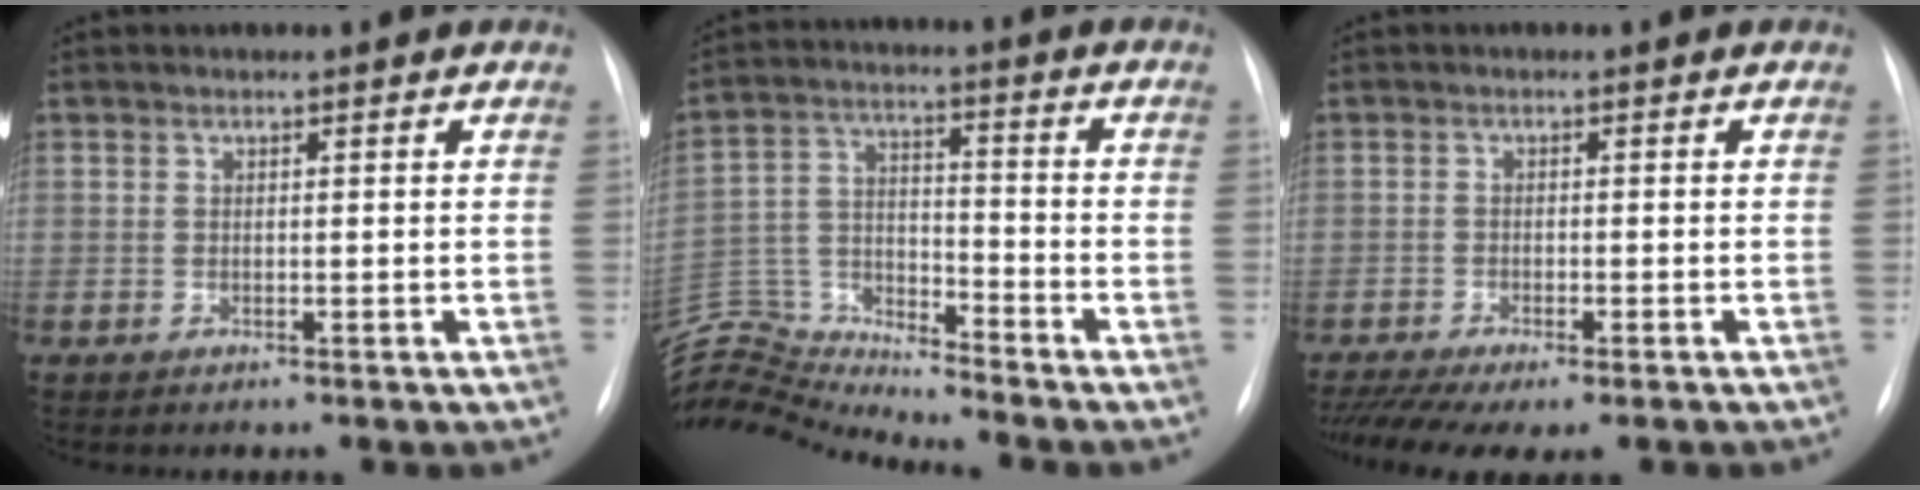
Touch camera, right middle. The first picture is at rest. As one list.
[{"total": 13.4, "force": [-13.4, -0.8, 0.2], "torque": [-0.014, 0.043, -0.255]}, {"total": 9.0, "force": [-7.4, 1.5, 4.9], "torque": [-0.082, -0.004, -0.112]}]